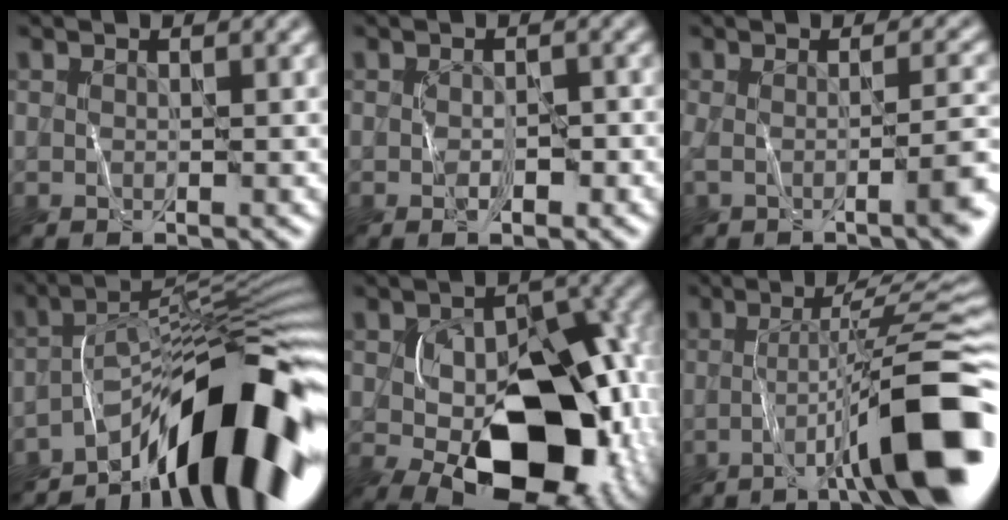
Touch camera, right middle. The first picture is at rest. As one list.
[{"total": 1.9, "force": [-0.7, 1.1, 1.3], "torque": [-0.022, -0.002, -0.013]}, {"total": 3.9, "force": [-1.1, 0.8, 3.7], "torque": [-0.063, -0.004, -0.022]}, {"total": 12.0, "force": [-7.2, 2.9, 9.2], "torque": [-0.110, 0.024, -0.134]}, {"total": 12.8, "force": [-3.2, 7.5, 9.8], "torque": [-0.149, -0.014, -0.048]}, {"total": 11.7, "force": [-3.7, 1.4, 11.0], "torque": [-0.148, 0.018, -0.059]}]